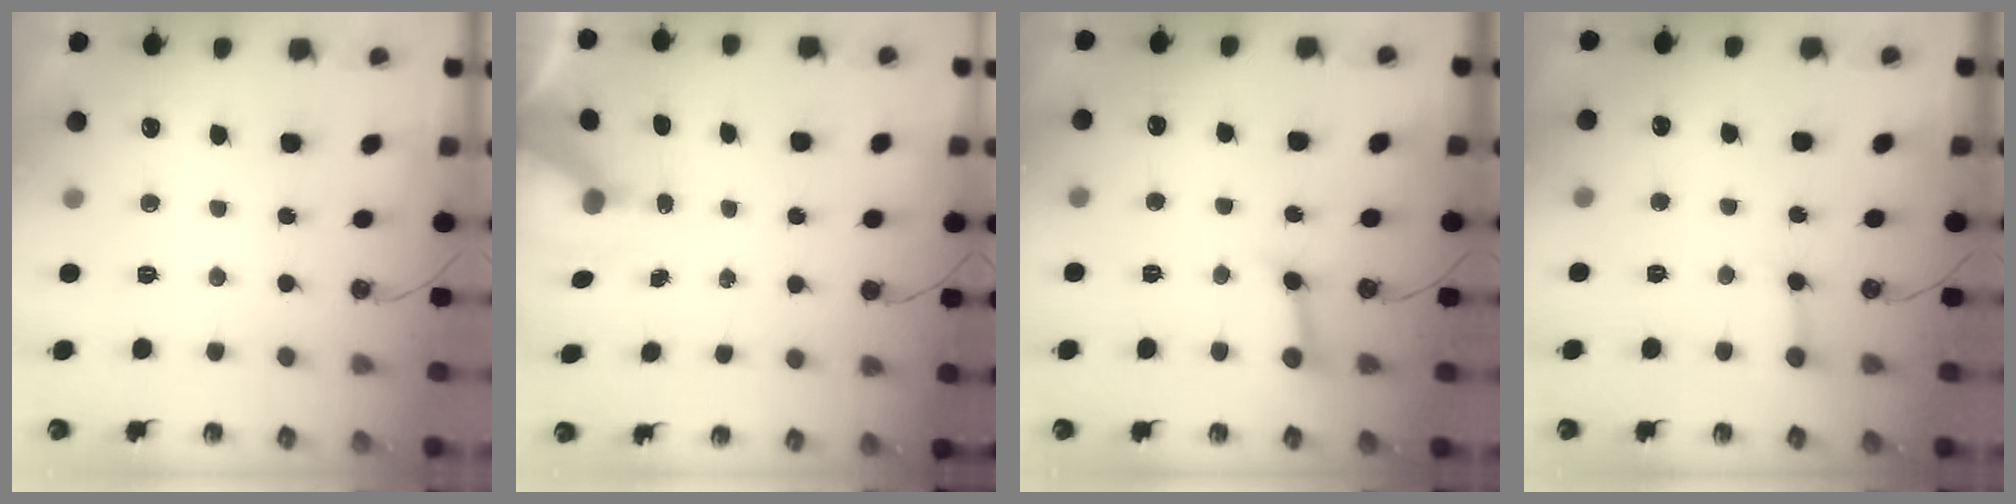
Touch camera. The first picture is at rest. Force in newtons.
{"total": 7.5, "press": 7.5, "slide": 0.7}
{"total": 4.6, "press": 4.6, "slide": 0.6}
{"total": 3.7, "press": 3.7, "slide": 0.3}